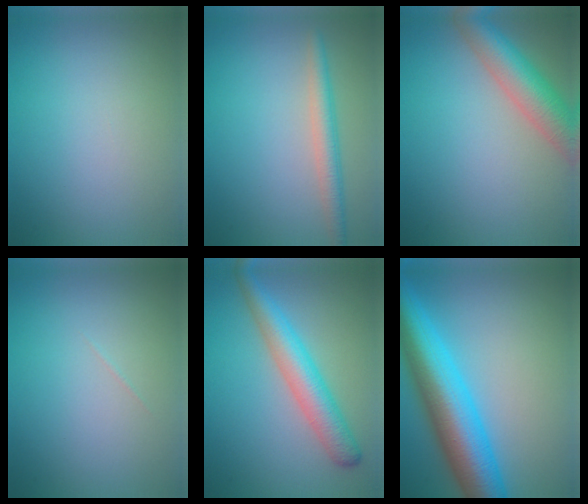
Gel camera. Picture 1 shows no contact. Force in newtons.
{"total": 2.7, "press": 2.7, "slide": 0.2}
{"total": 6.0, "press": 6.0, "slide": 0.4}
{"total": 0.0}
{"total": 4.9, "press": 4.9, "slide": 0.1}
{"total": 10.5, "press": 10.5, "slide": 0.2}